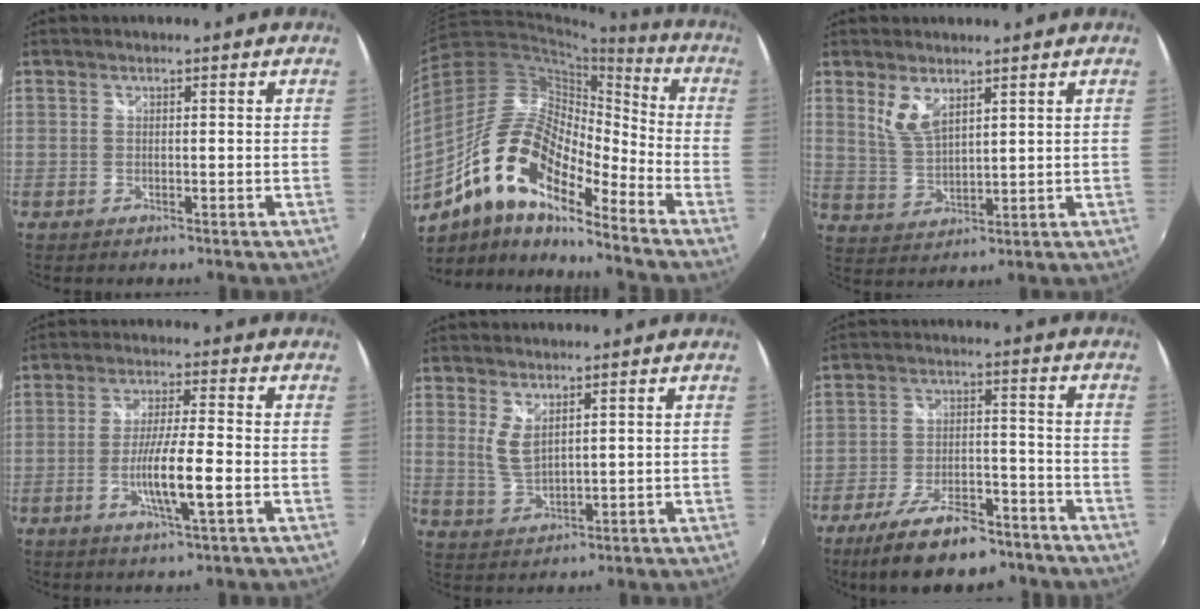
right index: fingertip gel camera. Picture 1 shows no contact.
{"total": 18.7, "force": [-11.0, 6.6, 13.6], "torque": [-0.241, -0.006, -0.225]}
{"total": 5.6, "force": [3.3, 2.3, 3.9], "torque": [-0.077, -0.005, 0.070]}
{"total": 8.1, "force": [-2.5, 0.3, 7.7], "torque": [-0.142, -0.008, -0.047]}
{"total": 4.3, "force": [2.1, 1.7, 3.4], "torque": [-0.065, -0.009, 0.043]}
{"total": 15.6, "force": [-11.8, 5.6, 8.6], "torque": [-0.172, -0.010, -0.183]}